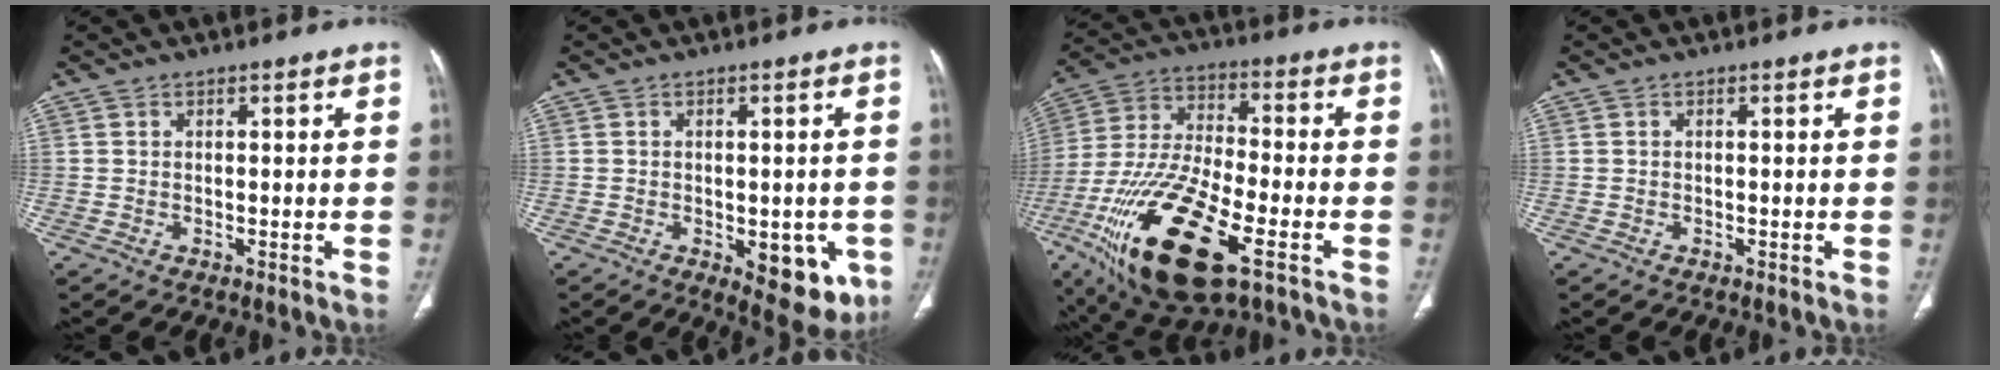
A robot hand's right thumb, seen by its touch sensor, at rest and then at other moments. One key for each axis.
{"total": 10.8, "fx": -3.4, "fy": 5.5, "fz": 8.7, "tx": -0.077, "ty": -0.003, "tz": -0.029}
{"total": 24.0, "fx": -10.5, "fy": 8.8, "fz": 19.7, "tx": -0.424, "ty": 0.008, "tz": -0.184}
{"total": 0.0}